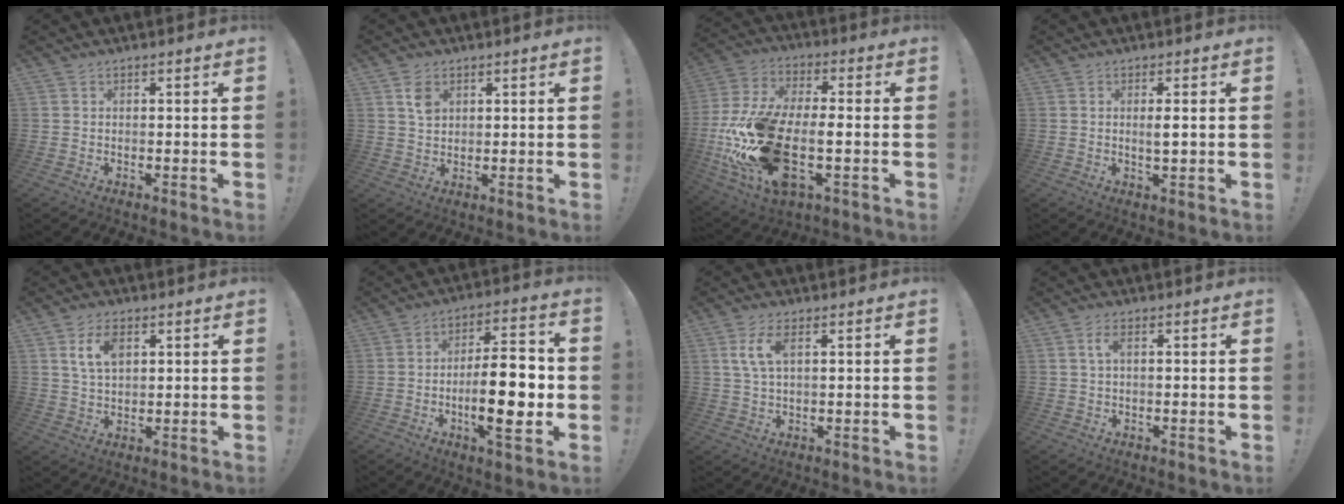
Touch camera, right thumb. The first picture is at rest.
{"total": 4.3, "force": [1.9, 2.9, 2.7], "torque": [-0.031, -0.007, 0.031]}
{"total": 24.2, "force": [-4.8, 12.9, 19.9], "torque": [-0.409, 0.017, -0.072]}
{"total": 2.5, "force": [0.5, 0.3, 2.4], "torque": [-0.030, -0.009, 0.005]}
{"total": 7.0, "force": [2.8, 4.0, 5.1], "torque": [-0.085, -0.003, 0.050]}
{"total": 17.3, "force": [-3.2, 5.8, 16.0], "torque": [-0.252, 0.005, -0.056]}
{"total": 6.0, "force": [2.2, 2.3, 5.1], "torque": [-0.102, 0.001, 0.036]}
{"total": 2.6, "force": [0.6, 0.8, 2.4], "torque": [-0.045, 0.003, 0.009]}